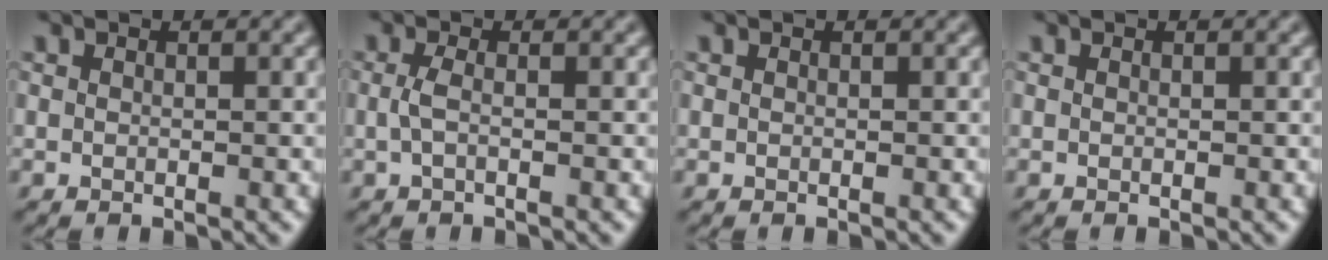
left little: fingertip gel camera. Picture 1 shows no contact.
{"total": 1.2, "force": [-0.3, 0.5, 1.1], "torque": [-0.030, 0.003, -0.009]}
{"total": 0.0}
{"total": 0.0}